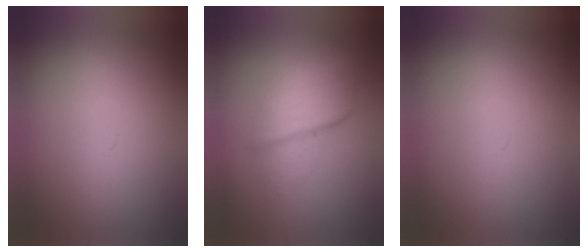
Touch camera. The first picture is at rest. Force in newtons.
{"total": 2.7}
{"total": 0.0}